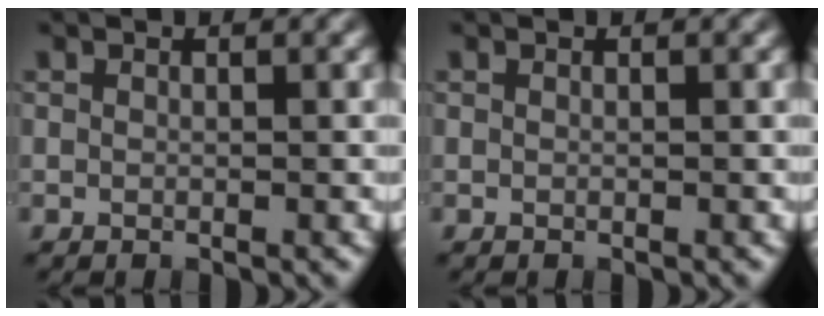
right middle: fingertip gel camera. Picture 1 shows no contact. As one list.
[{"total": 0.0}]